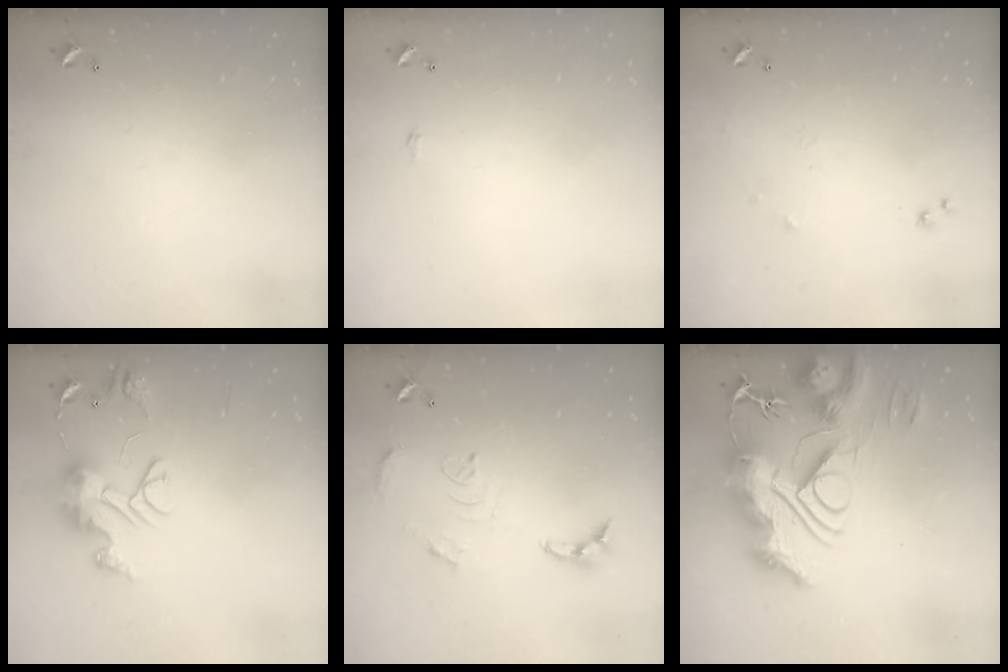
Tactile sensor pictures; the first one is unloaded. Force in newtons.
{"total": 0.6, "press": 0.6, "slide": 0.2}
{"total": 6.0, "press": 5.9, "slide": 1.0}
{"total": 12.0, "press": 11.9, "slide": 1.2}
{"total": 10.6, "press": 10.6, "slide": 0.8}
{"total": 0.5, "press": 0.5, "slide": 0.0}